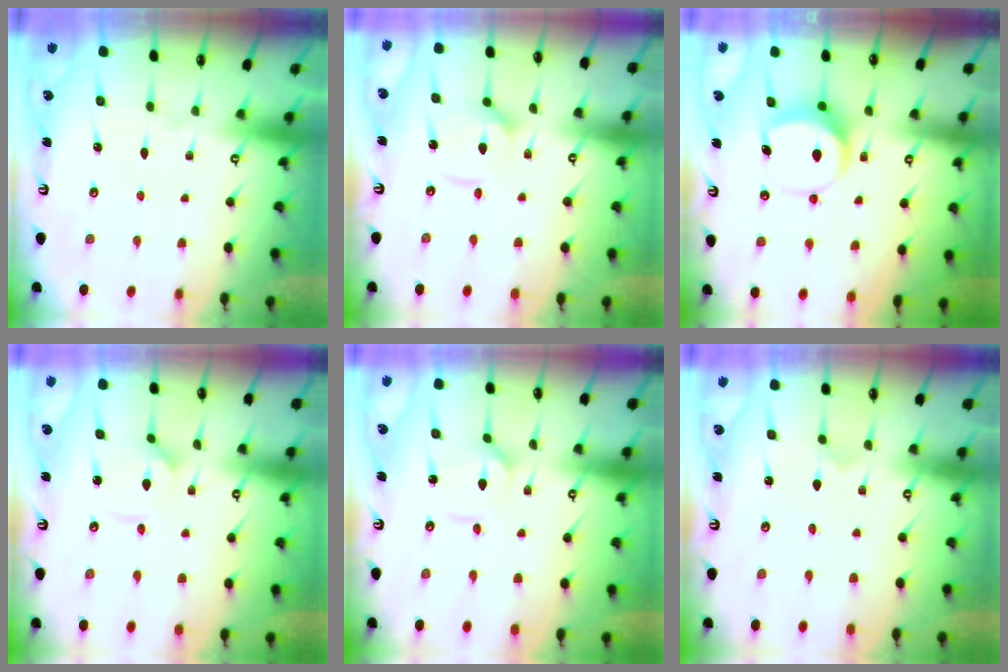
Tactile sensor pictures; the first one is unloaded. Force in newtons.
{"total": 8.9, "press": 8.9, "slide": 0.9}
{"total": 7.9, "press": 7.9, "slide": 0.8}
{"total": 2.2, "press": 2.2, "slide": 0.3}
{"total": 2.0, "press": 2.0, "slide": 0.3}
{"total": 0.0}